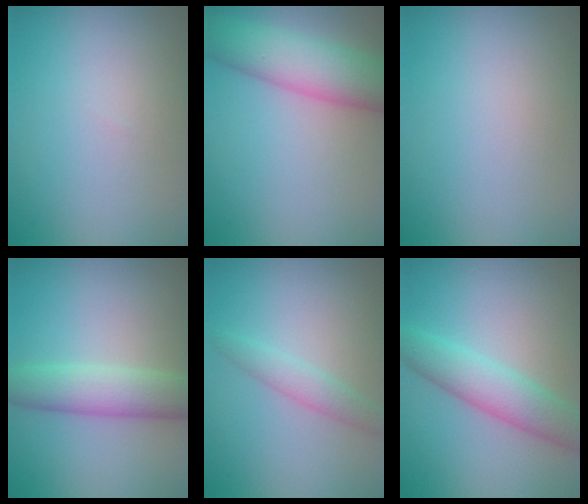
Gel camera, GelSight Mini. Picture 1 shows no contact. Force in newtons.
{"total": 6.7, "press": 6.7, "slide": 0.3}
{"total": 0.0}
{"total": 4.4, "press": 4.4, "slide": 0.1}
{"total": 1.9, "press": 1.9, "slide": 0.1}
{"total": 4.4, "press": 4.4, "slide": 0.2}